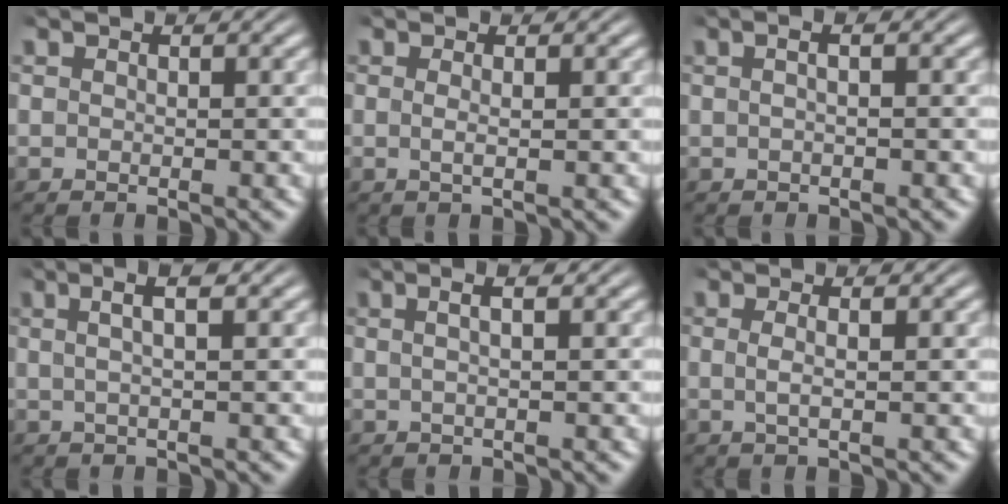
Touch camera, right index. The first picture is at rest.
{"total": 1.0, "force": [-0.1, -0.2, 1.0], "torque": [-0.023, -0.010, 0.003]}
{"total": 1.7, "force": [0.1, 0.4, 1.7], "torque": [-0.019, 0.011, -0.005]}
{"total": 3.7, "force": [1.8, 0.5, 3.2], "torque": [-0.044, 0.021, 0.022]}
{"total": 2.4, "force": [0.9, 0.2, 2.2], "torque": [-0.028, 0.014, 0.010]}
{"total": 1.6, "force": [0.0, 0.1, 1.6], "torque": [-0.033, -0.009, 0.005]}